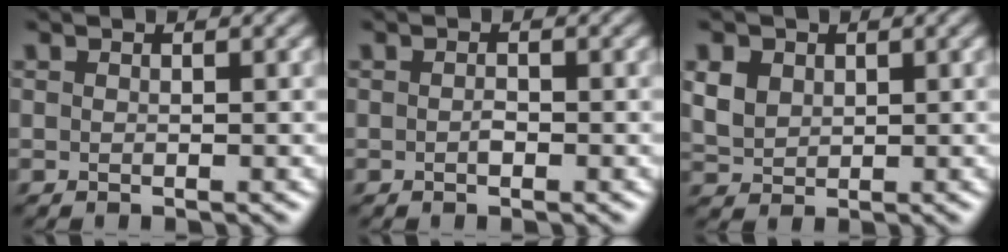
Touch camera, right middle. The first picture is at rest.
{"total": 0.7, "force": [-0.3, 0.3, 0.6], "torque": [-0.012, 0.001, -0.004]}
{"total": 3.5, "force": [1.4, 2.7, 1.7], "torque": [-0.049, 0.008, 0.028]}